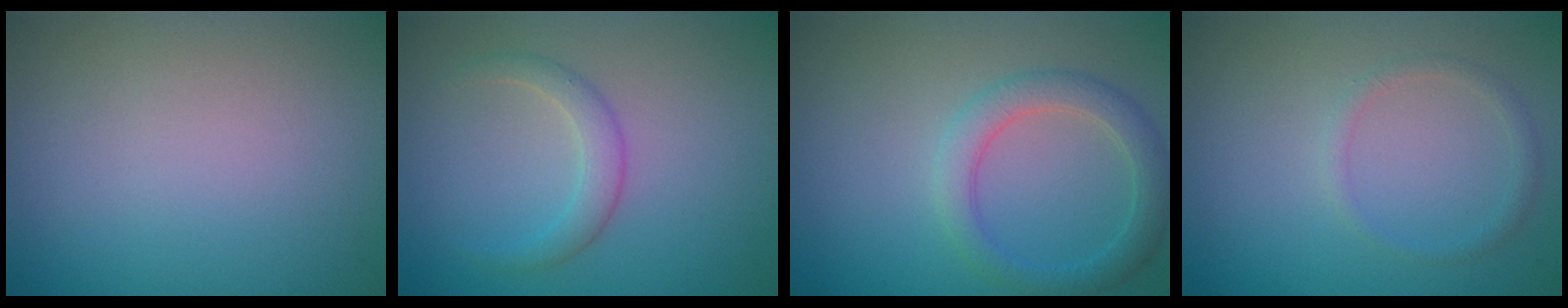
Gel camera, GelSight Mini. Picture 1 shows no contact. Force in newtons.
{"total": 1.9, "press": 1.9, "slide": 0.1}
{"total": 3.0, "press": 3.0, "slide": 0.1}
{"total": 1.1, "press": 1.1, "slide": 0.0}